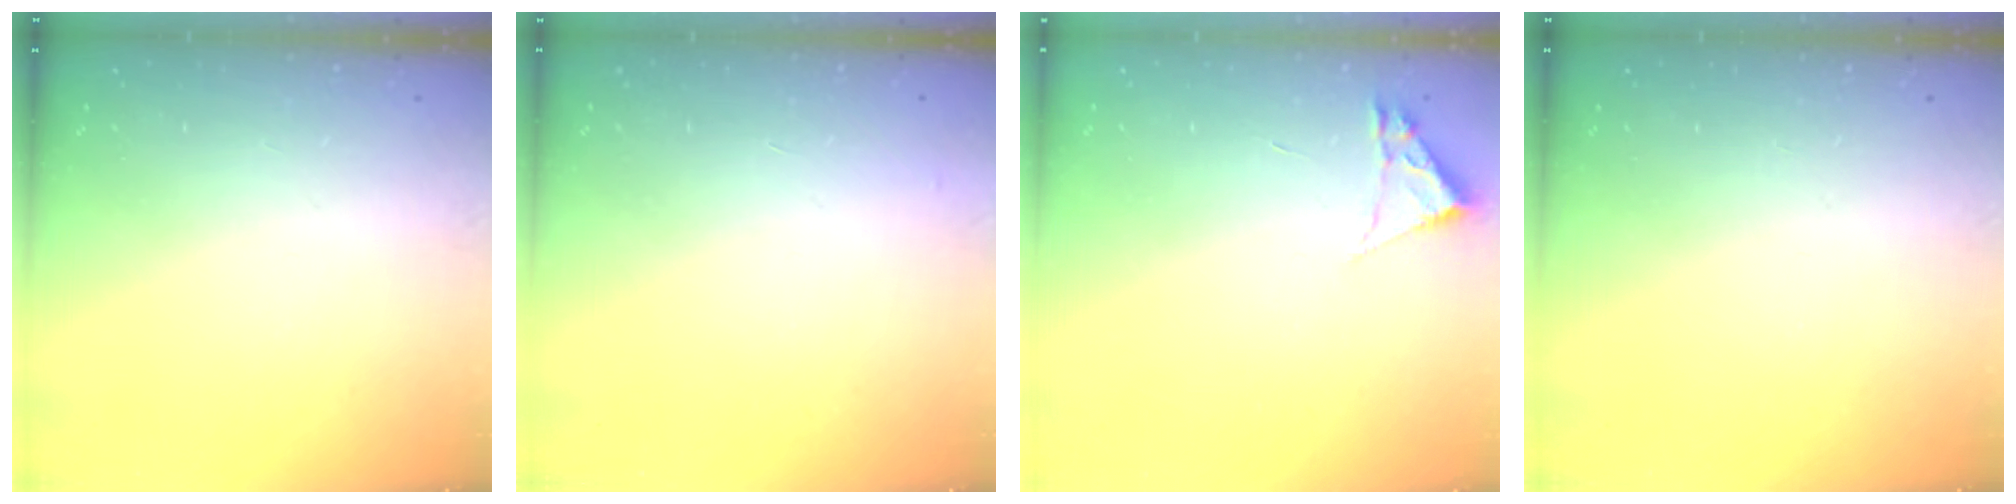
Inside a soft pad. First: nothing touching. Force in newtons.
{"total": 2.9, "press": 2.9, "slide": 0.1}
{"total": 1.8, "press": 1.8, "slide": 0.2}
{"total": 0.0}